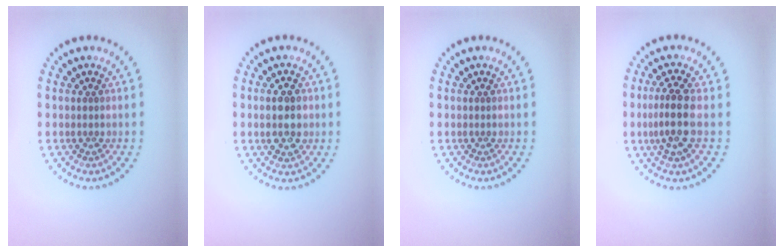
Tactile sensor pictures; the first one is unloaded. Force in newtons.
{"total": 3.5, "press": 3.5, "slide": 0.4}
{"total": 0.0}
{"total": 3.3, "press": 2.9, "slide": 1.4}